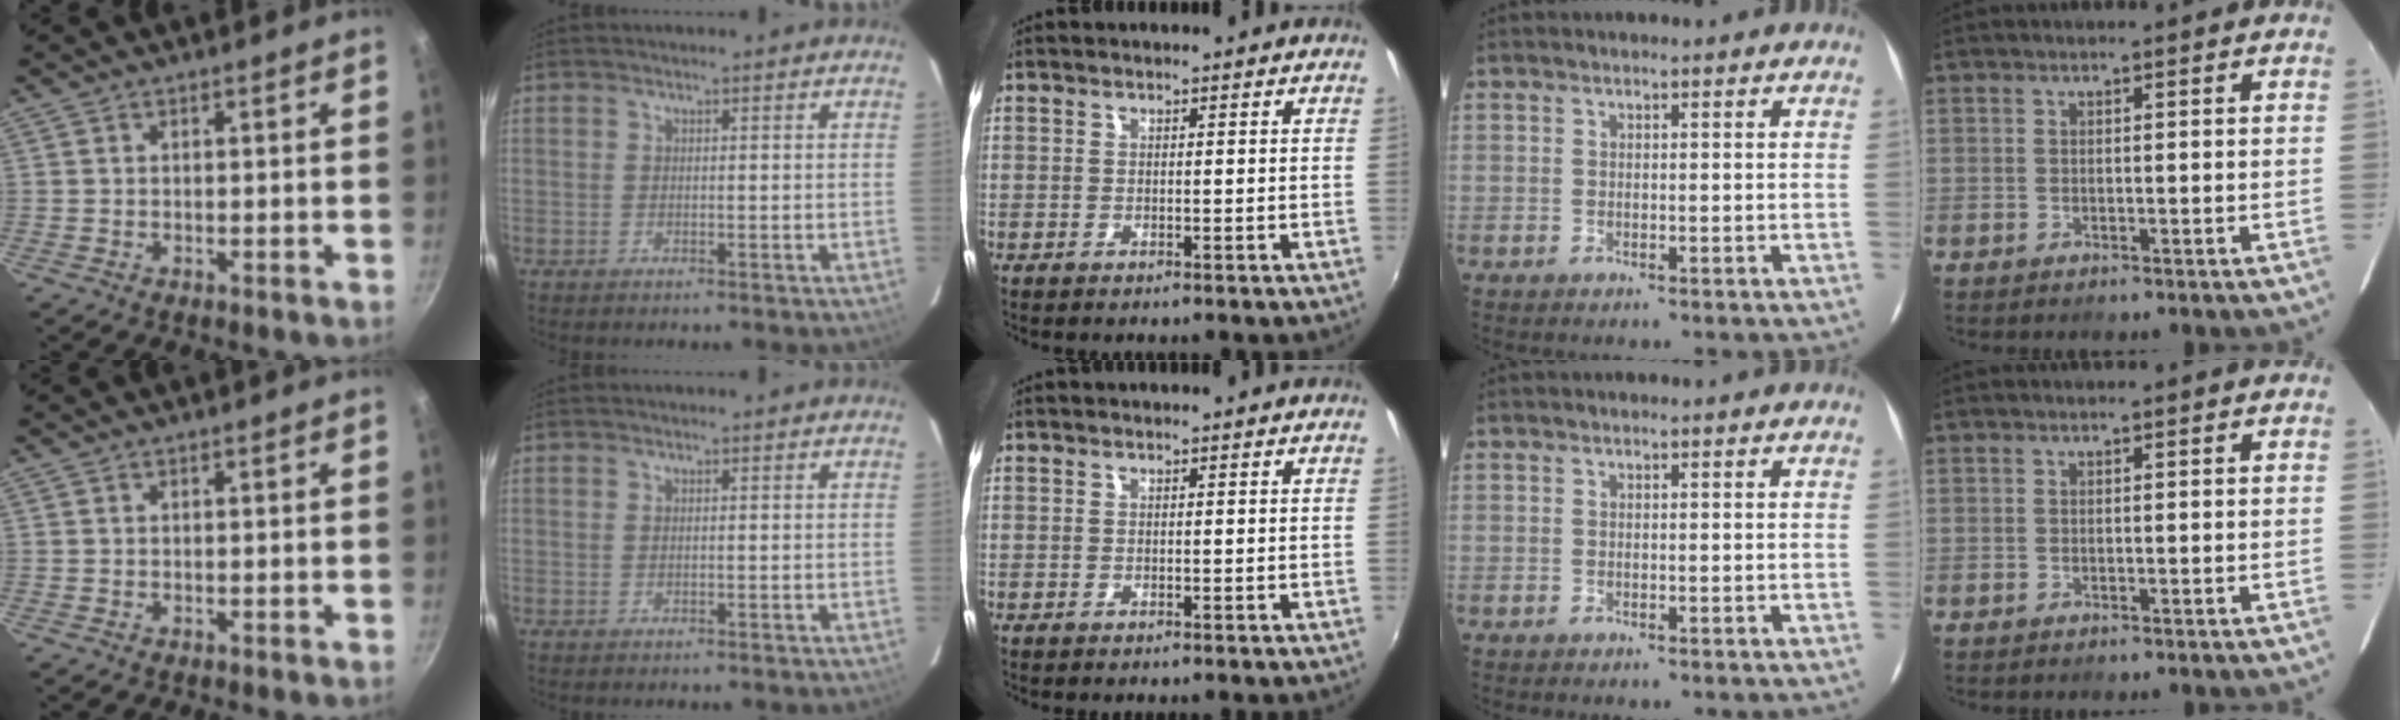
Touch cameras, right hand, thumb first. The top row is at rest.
{}